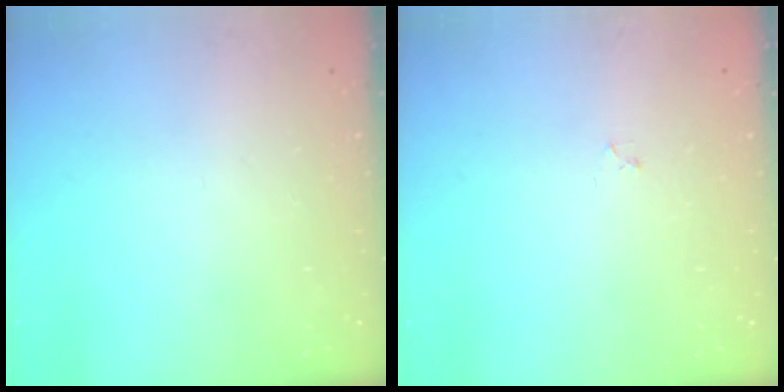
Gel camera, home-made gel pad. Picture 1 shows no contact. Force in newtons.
{"total": 2.2, "press": 2.1, "slide": 0.3}